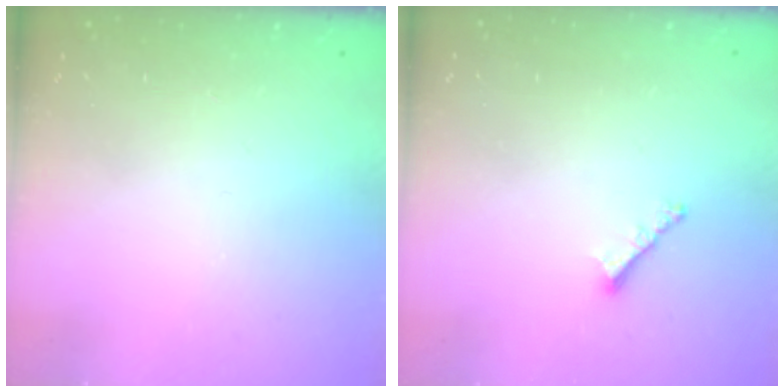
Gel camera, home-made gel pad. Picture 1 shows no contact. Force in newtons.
{"total": 2.2, "press": 2.2, "slide": 0.5}